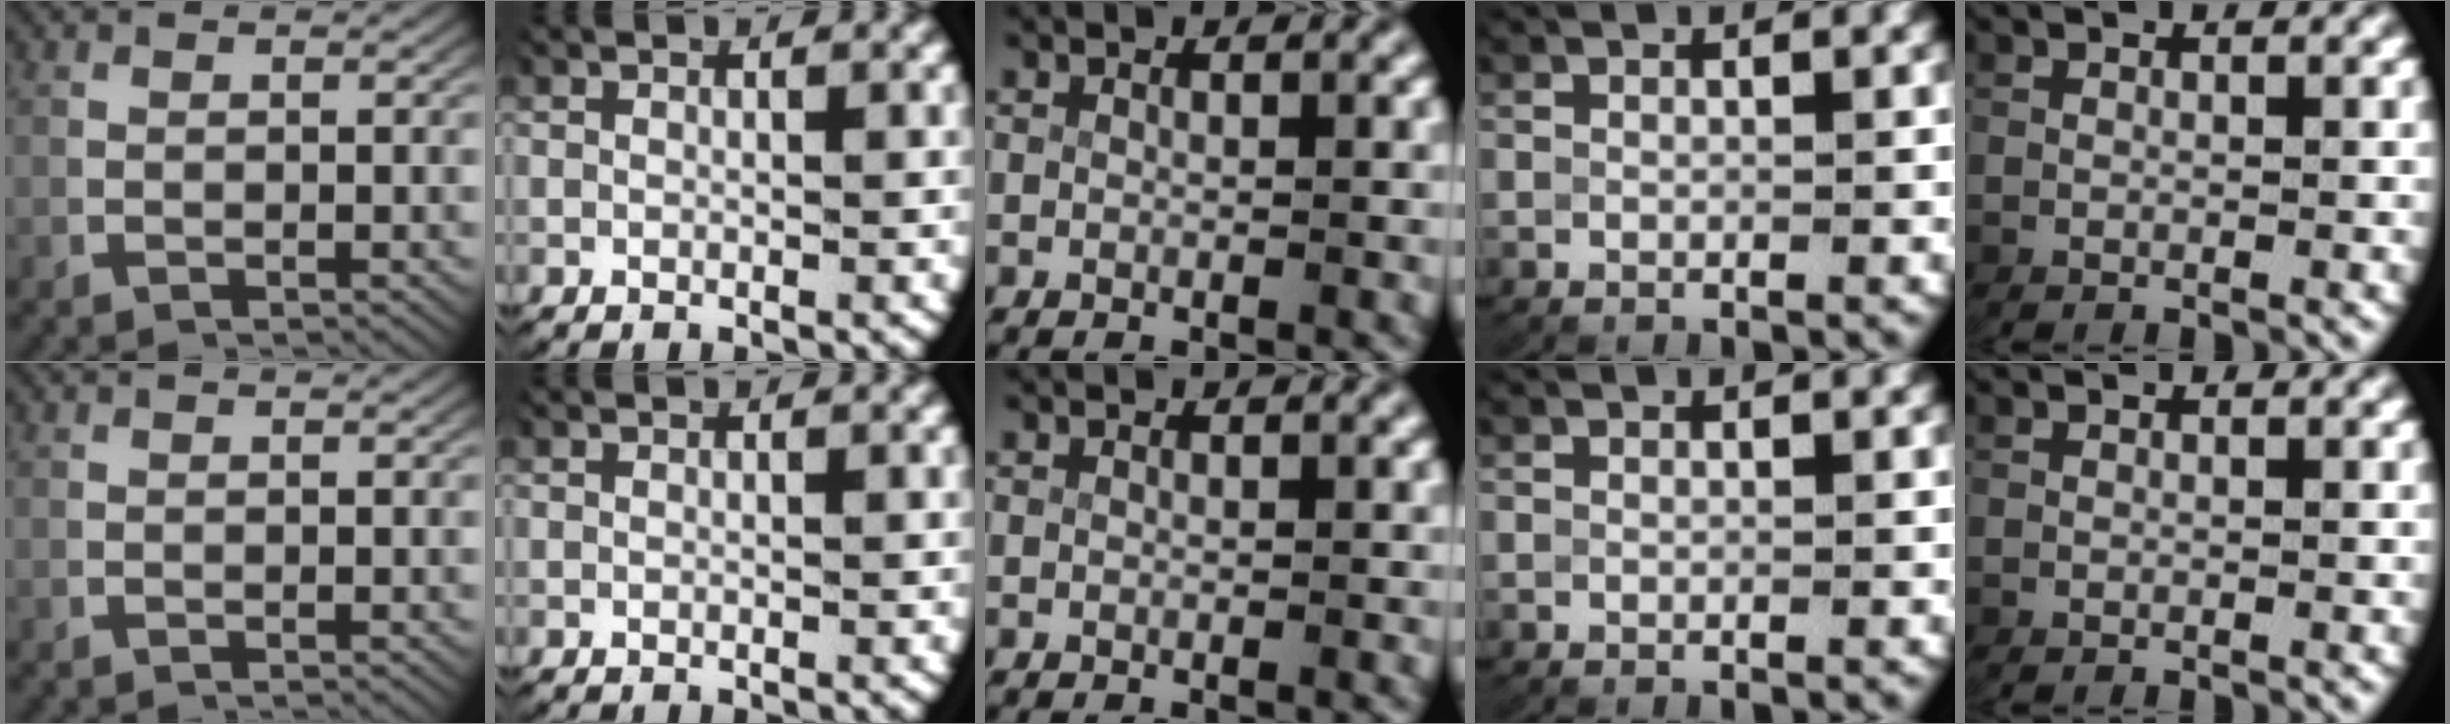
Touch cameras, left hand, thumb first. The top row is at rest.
{}